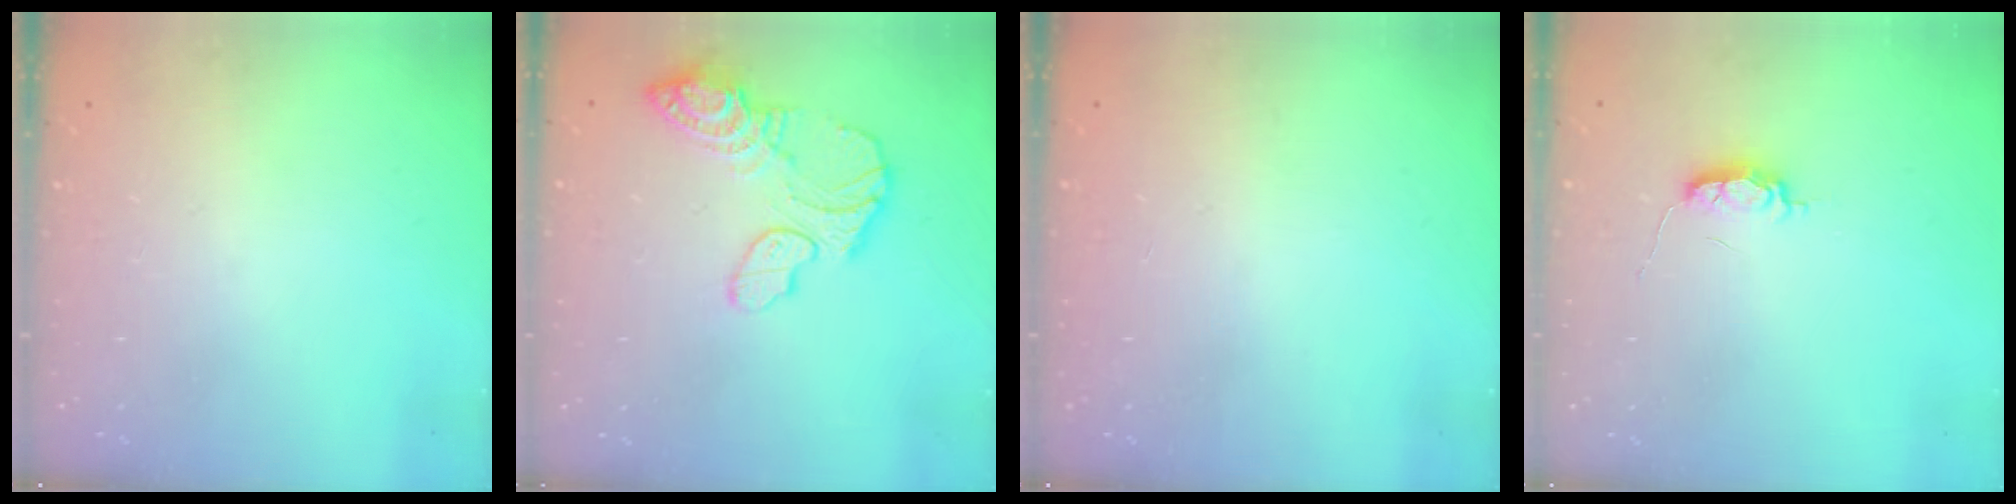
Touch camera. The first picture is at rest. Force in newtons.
{"total": 13.0, "press": 13.0, "slide": 1.1}
{"total": 1.1, "press": 1.1, "slide": 0.3}
{"total": 4.9, "press": 4.9, "slide": 0.7}